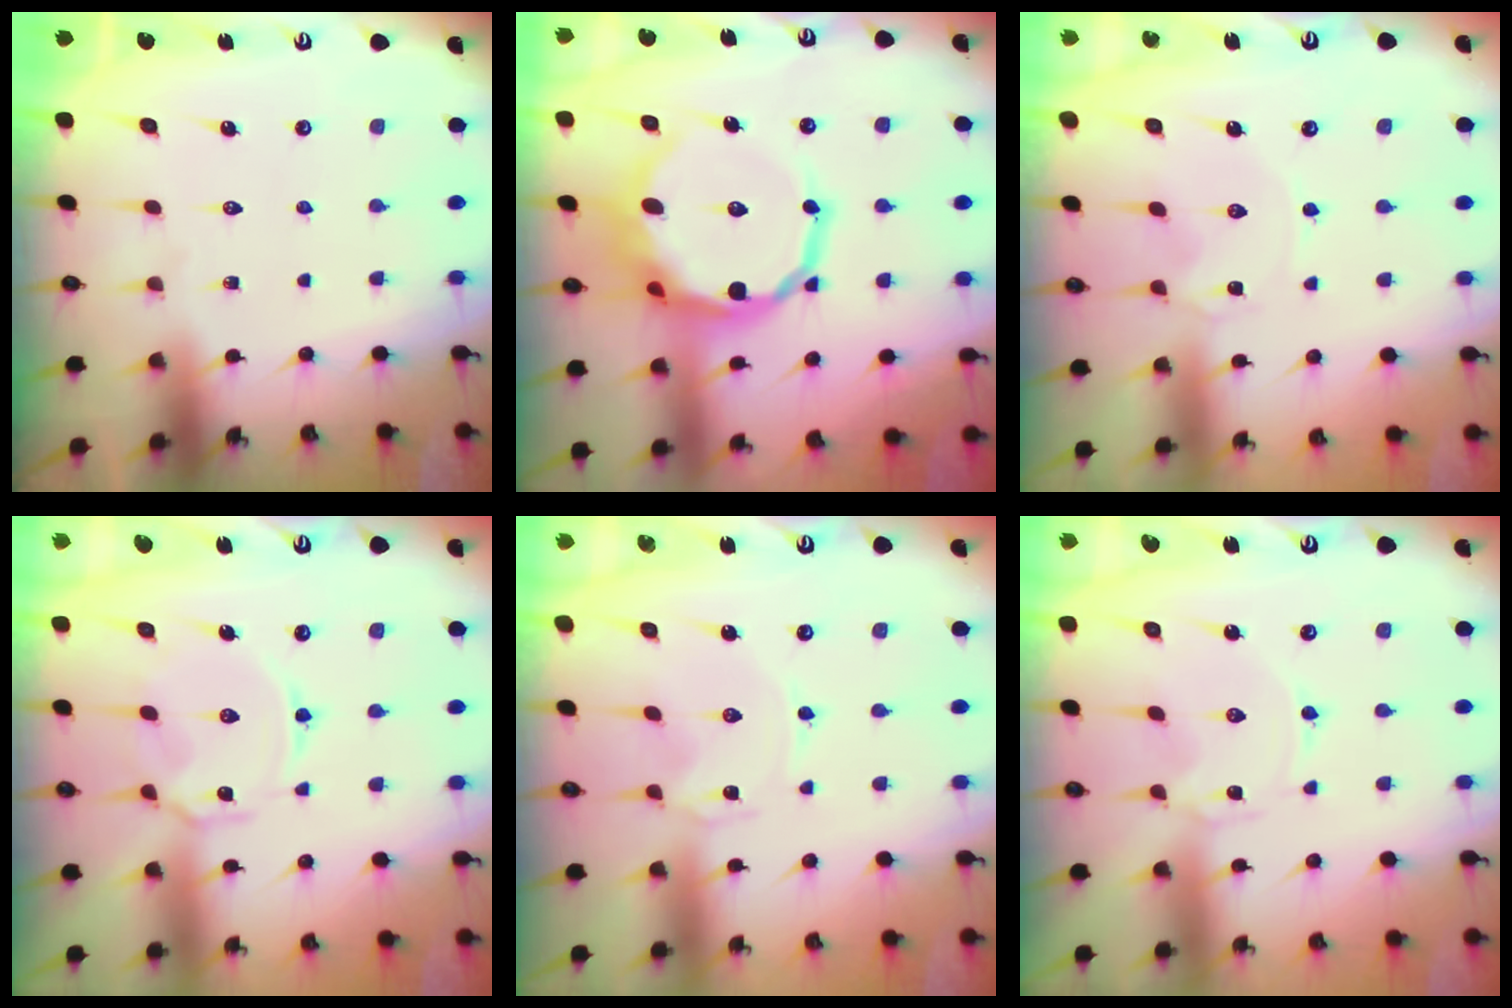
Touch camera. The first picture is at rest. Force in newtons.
{"total": 14.2, "press": 13.4, "slide": 4.6}
{"total": 1.2, "press": 1.2, "slide": 0.3}
{"total": 6.2, "press": 6.2, "slide": 0.6}
{"total": 0.0}
{"total": 0.0}